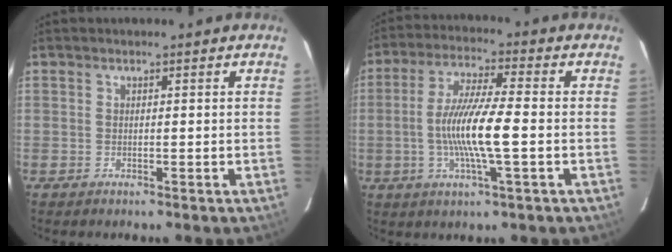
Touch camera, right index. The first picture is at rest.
{"total": 11.2, "force": [-1.9, 0.9, 11.1], "torque": [-0.214, -0.002, -0.037]}